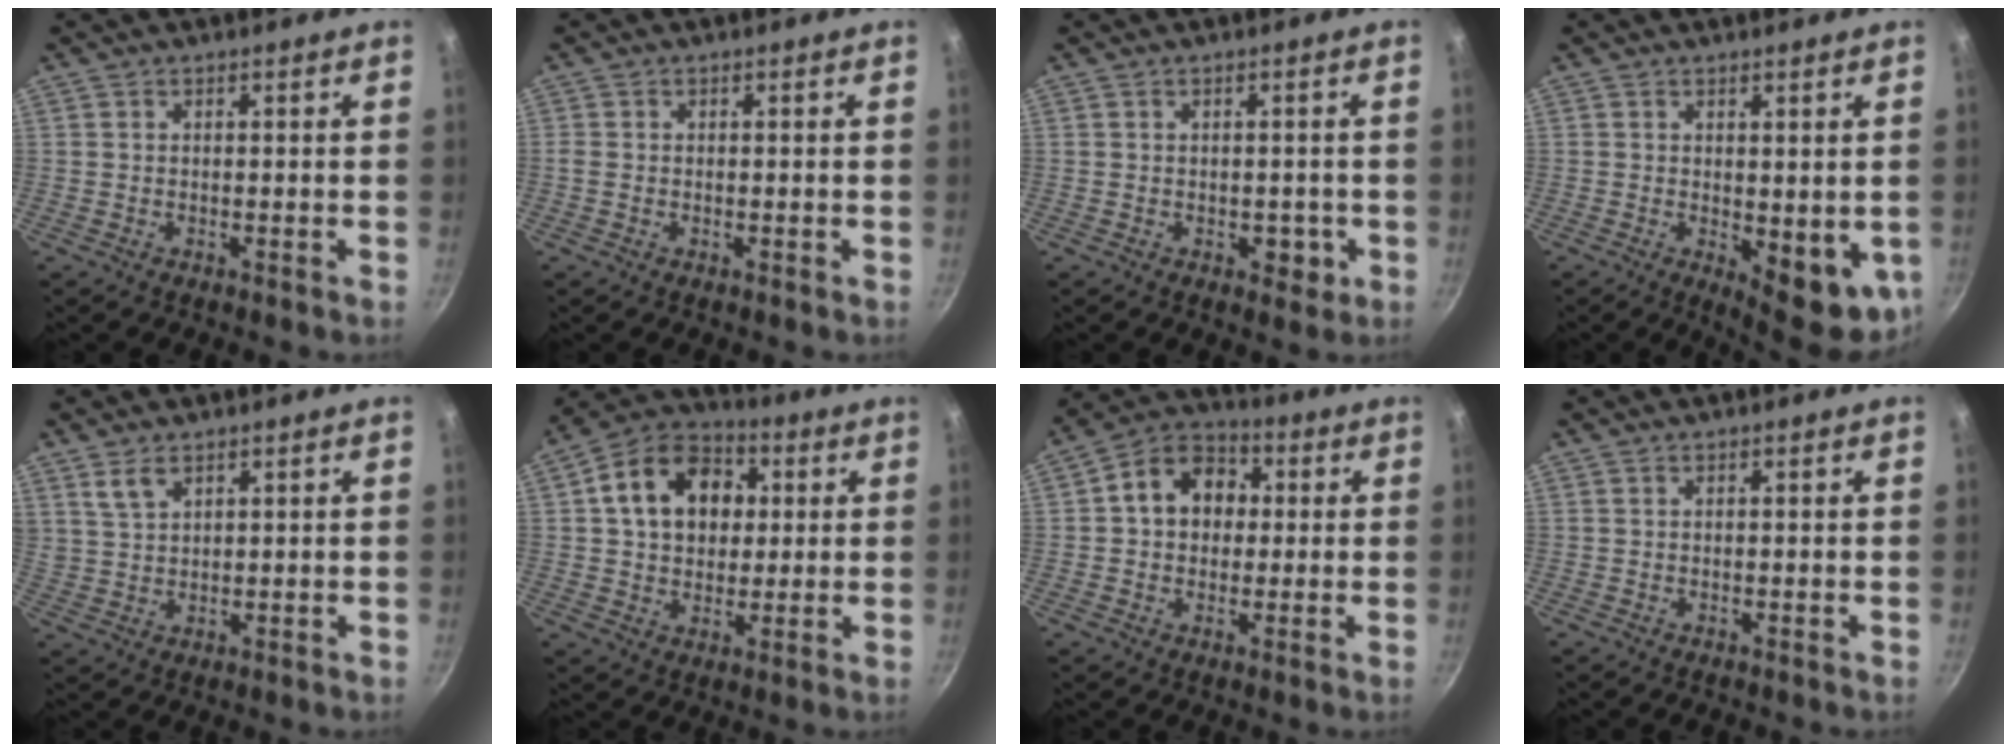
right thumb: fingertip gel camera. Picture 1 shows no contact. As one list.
[{"total": 0.9, "force": [-0.2, 0.7, 0.5], "torque": [-0.011, 0.001, -0.005]}, {"total": 3.2, "force": [-0.8, 2.2, 2.1], "torque": [-0.002, 0.004, -0.008]}, {"total": 9.8, "force": [-0.6, 4.2, 8.9], "torque": [-0.082, -0.010, 0.004]}, {"total": 4.4, "force": [2.7, 2.4, 2.5], "torque": [-0.042, -0.007, 0.060]}, {"total": 15.6, "force": [3.3, 11.7, 9.7], "torque": [-0.134, 0.021, 0.042]}, {"total": 11.3, "force": [1.4, 9.0, 6.7], "torque": [-0.070, 0.025, 0.004]}, {"total": 0.0}]